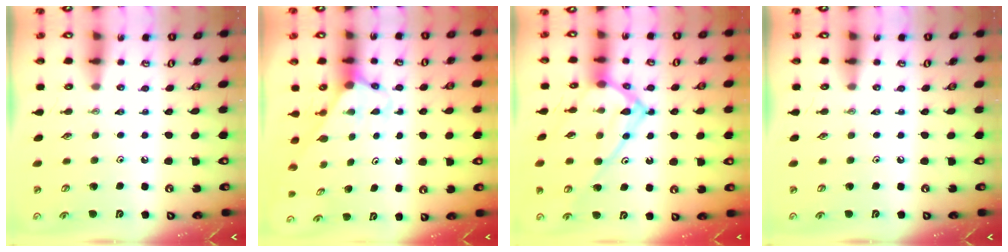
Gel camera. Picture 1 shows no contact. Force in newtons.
{"total": 2.8, "press": 2.8, "slide": 0.1}
{"total": 17.3, "press": 17.2, "slide": 1.7}
{"total": 0.0}